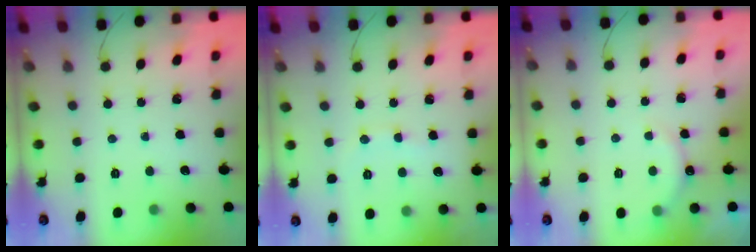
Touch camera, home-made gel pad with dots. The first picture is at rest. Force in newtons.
{"total": 6.8, "press": 6.8, "slide": 0.5}
{"total": 8.1, "press": 8.0, "slide": 1.0}